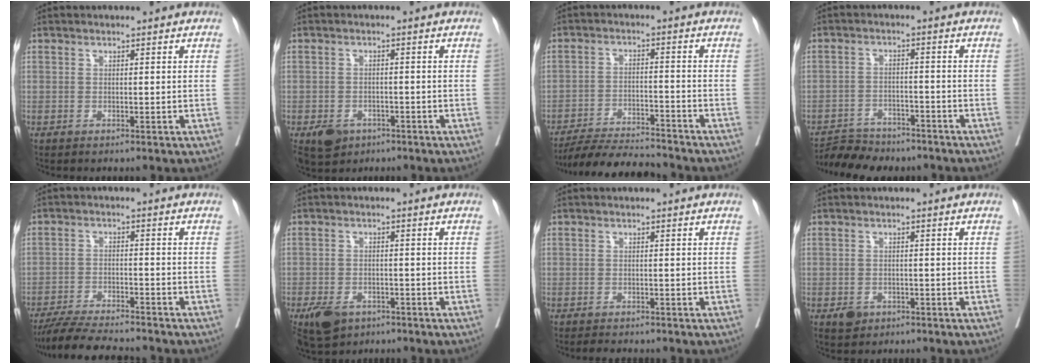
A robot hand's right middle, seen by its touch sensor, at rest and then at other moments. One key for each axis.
{"total": 4.7, "fx": -2.9, "fy": 3.3, "fz": 1.8, "tx": -0.026, "ty": 0.001, "tz": -0.039}
{"total": 11.1, "fx": -10.6, "fy": 0.6, "fz": 3.3, "tx": -0.047, "ty": -0.010, "tz": -0.174}
{"total": 7.3, "fx": -6.8, "fy": 2.5, "fz": 1.0, "tx": -0.013, "ty": 0.001, "tz": -0.107}
{"total": 10.7, "fx": -9.6, "fy": 0.8, "fz": 4.5, "tx": -0.070, "ty": -0.017, "tz": -0.156}
{"total": 6.0, "fx": -3.8, "fy": 3.6, "fz": 2.8, "tx": -0.049, "ty": -0.003, "tz": -0.058}
{"total": 1.8, "fx": -1.6, "fy": 0.6, "fz": 0.4, "tx": -0.010, "ty": -0.004, "tz": -0.023}
{"total": 2.2, "fx": -1.3, "fy": 1.7, "fz": 0.8, "tx": -0.009, "ty": 0.003, "tz": -0.014}